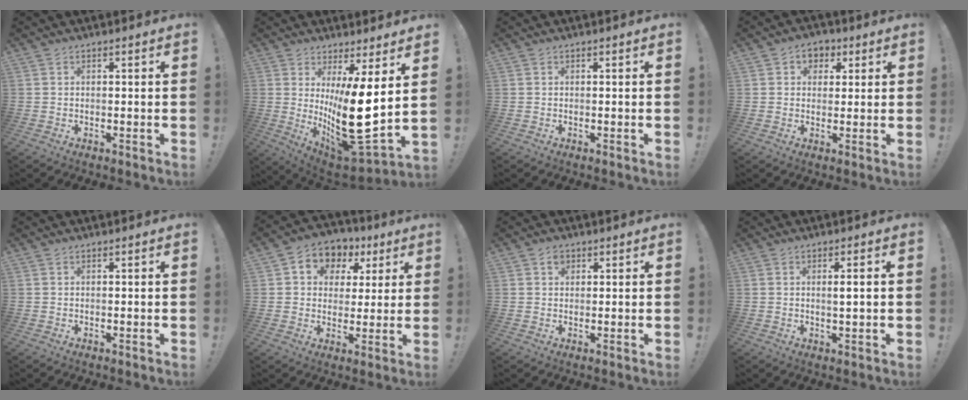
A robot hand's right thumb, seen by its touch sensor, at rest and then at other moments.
{"total": 18.6, "force": [2.3, 6.0, 17.4], "torque": [-0.290, -0.053, 0.045]}
{"total": 0.0}
{"total": 5.1, "force": [1.7, 4.4, 2.1], "torque": [-0.021, -0.003, 0.030]}
{"total": 0.0}
{"total": 8.0, "force": [2.9, 7.0, 2.5], "torque": [-0.040, -0.016, 0.061]}
{"total": 2.0, "force": [0.9, 1.6, 0.7], "torque": [0.005, -0.007, 0.013]}
{"total": 2.9, "force": [0.4, 0.2, 2.8], "torque": [-0.046, -0.004, 0.001]}